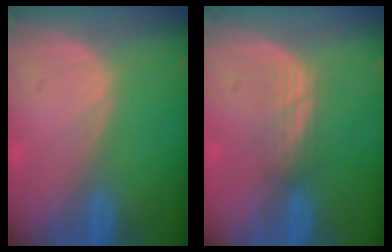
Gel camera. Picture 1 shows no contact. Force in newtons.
{"total": 3.1, "press": 2.7, "slide": 1.6}